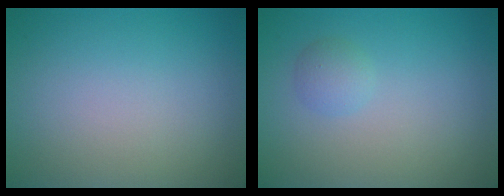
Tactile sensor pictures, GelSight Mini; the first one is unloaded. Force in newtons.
{"total": 1.4, "press": 1.4, "slide": 0.1}